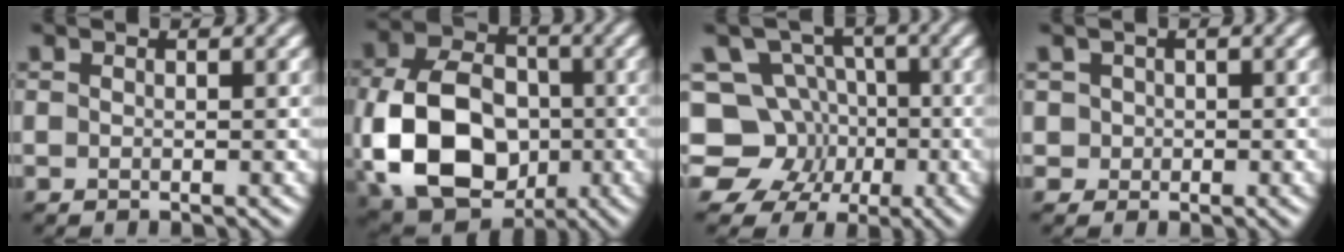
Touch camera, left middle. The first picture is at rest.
{"total": 12.5, "force": [-2.4, 9.1, 8.2], "torque": [-0.174, -0.014, -0.050]}
{"total": 10.0, "force": [-3.6, 8.8, 2.9], "torque": [-0.043, 0.008, -0.090]}
{"total": 1.5, "force": [0.3, 1.5, 0.2], "torque": [0.006, -0.001, 0.012]}